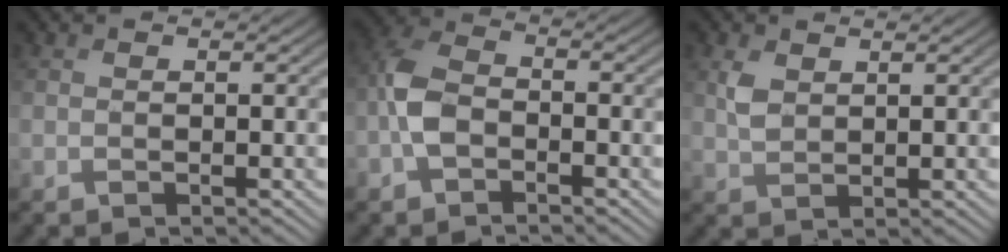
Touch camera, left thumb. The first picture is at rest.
{"total": 4.7, "force": [-1.7, 2.9, 3.3], "torque": [-0.074, 0.010, -0.046]}
{"total": 2.7, "force": [1.9, 1.2, 1.5], "torque": [-0.038, 0.006, 0.041]}